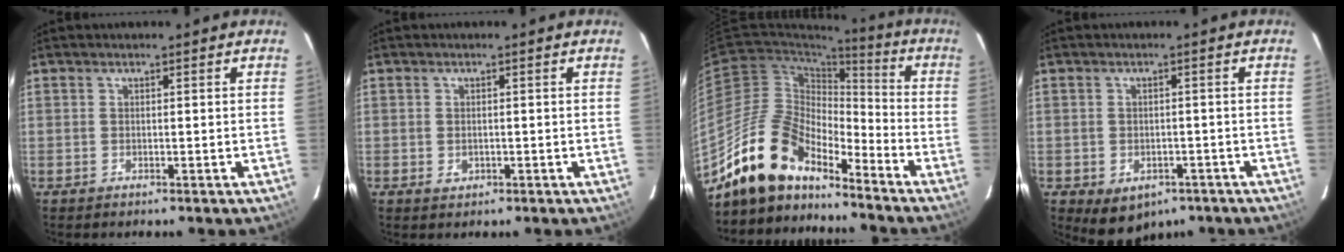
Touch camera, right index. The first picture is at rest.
{"total": 1.4, "force": [-0.2, 1.2, 0.7], "torque": [-0.011, 0.000, -0.002]}
{"total": 15.6, "force": [-13.3, 5.6, 5.8], "torque": [-0.119, 0.016, -0.247]}
{"total": 6.8, "force": [-3.8, 4.9, 2.8], "torque": [-0.052, -0.002, -0.033]}